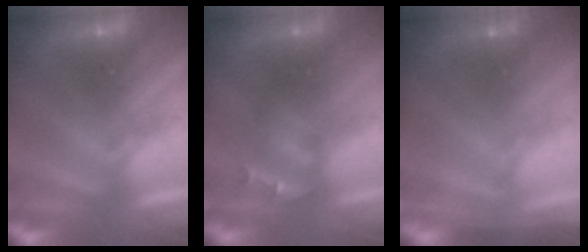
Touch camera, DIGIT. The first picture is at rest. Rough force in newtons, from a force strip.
{"total": 2.4}
{"total": 10.5}